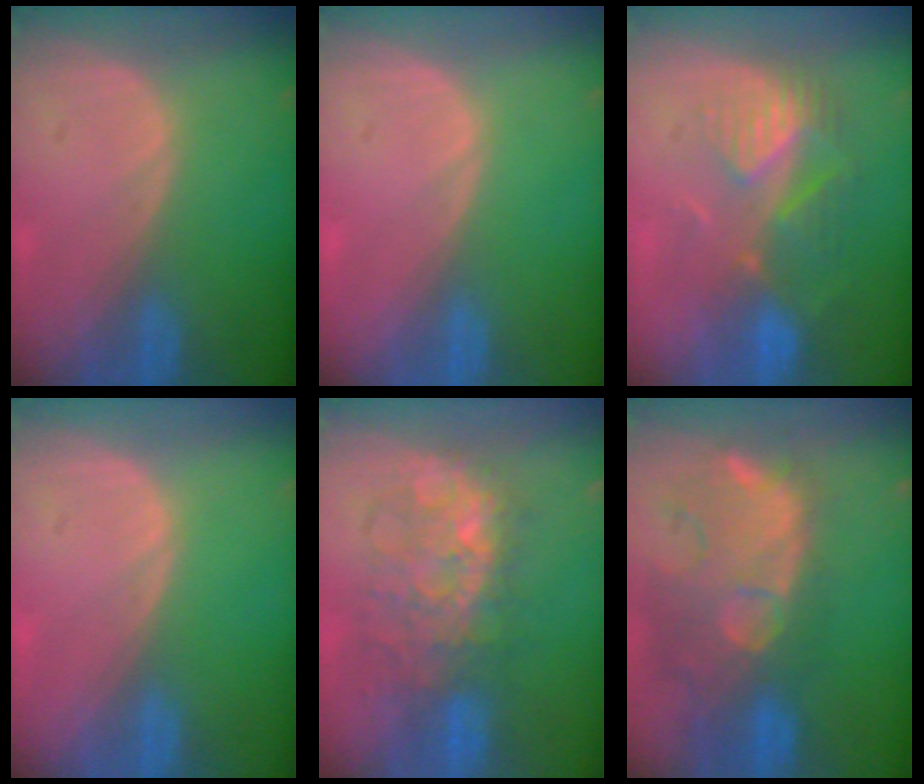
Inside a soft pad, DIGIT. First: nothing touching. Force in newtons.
{"total": 0.0}
{"total": 8.9, "press": 7.7, "slide": 4.5}
{"total": 0.0}
{"total": 9.0, "press": 9.0, "slide": 0.9}
{"total": 12.9, "press": 11.3, "slide": 6.2}